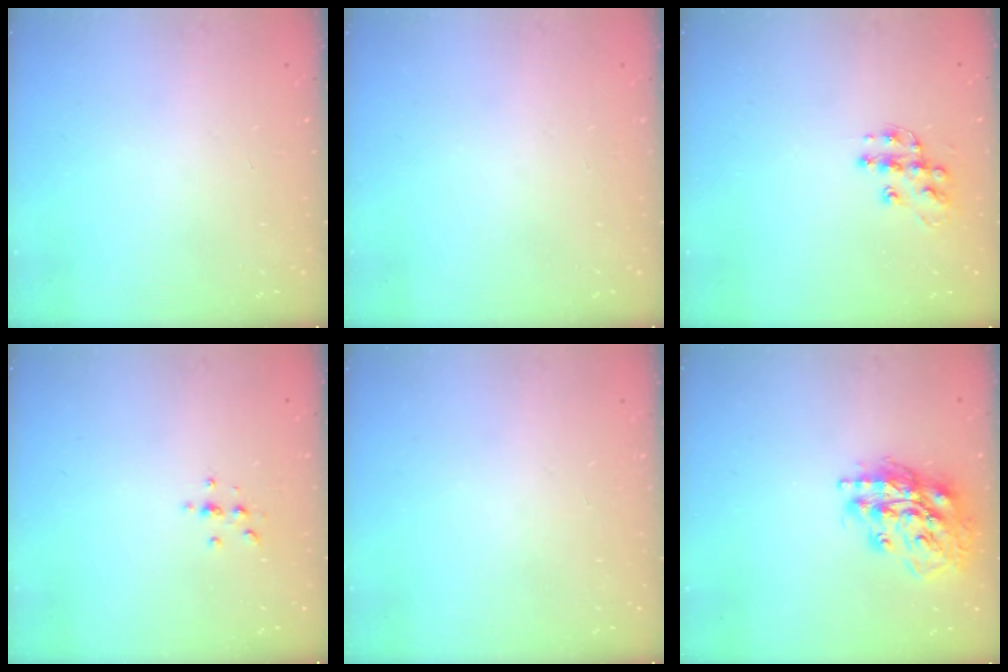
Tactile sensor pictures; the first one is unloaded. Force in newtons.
{"total": 0.0}
{"total": 10.7, "press": 10.7, "slide": 0.6}
{"total": 2.2, "press": 2.1, "slide": 0.2}
{"total": 0.0}
{"total": 17.0, "press": 16.9, "slide": 2.3}